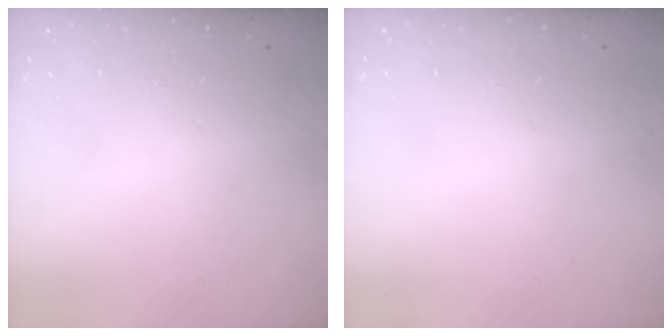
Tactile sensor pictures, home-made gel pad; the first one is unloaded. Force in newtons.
{"total": 0.0}